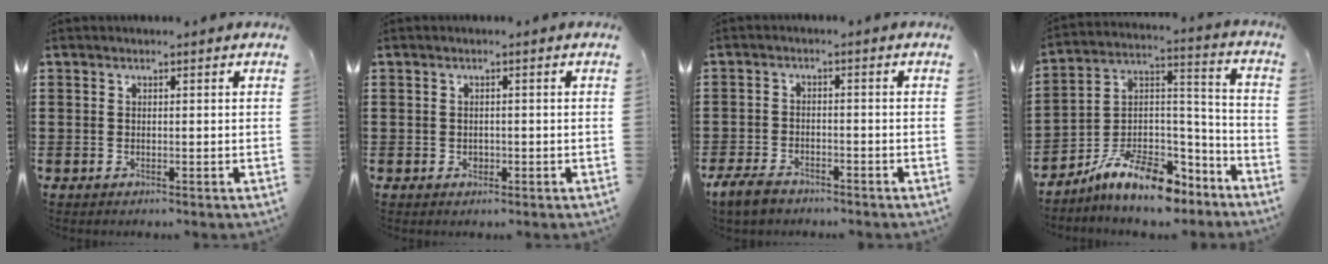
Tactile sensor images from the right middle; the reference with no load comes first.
{"total": 0.9, "force": [-0.2, 0.7, 0.4], "torque": [-0.011, 0.002, -0.004]}
{"total": 3.5, "force": [-2.9, 1.3, 1.5], "torque": [-0.048, -0.001, -0.063]}
{"total": 10.5, "force": [-8.5, 2.9, 5.4], "torque": [-0.106, 0.019, -0.169]}